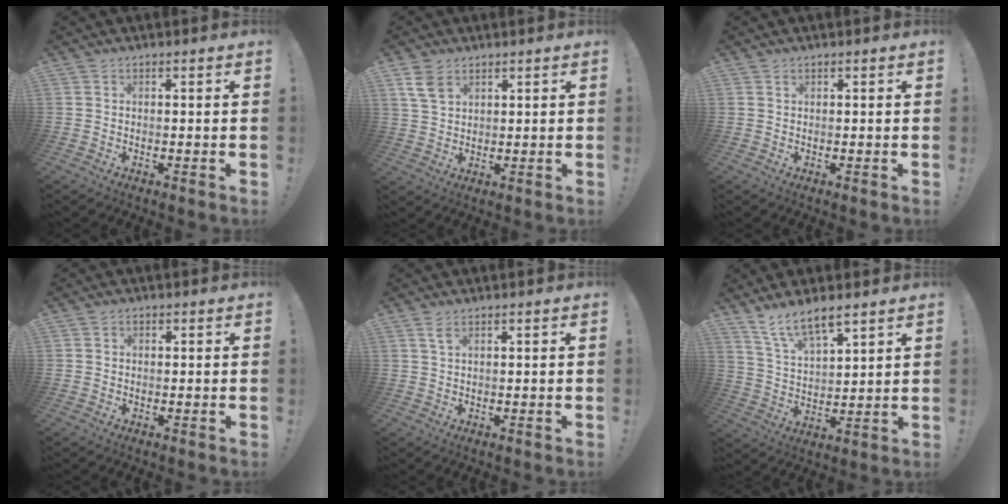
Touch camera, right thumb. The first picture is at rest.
{"total": 6.2, "force": [3.5, 3.7, 3.5], "torque": [-0.060, -0.011, 0.069]}
{"total": 0.5, "force": [0.4, 0.3, 0.2], "torque": [0.001, -0.002, 0.006]}
{"total": 0.6, "force": [0.0, 0.6, 0.1], "torque": [-0.002, 0.002, -0.001]}
{"total": 2.4, "force": [1.3, 0.8, 1.9], "torque": [-0.034, -0.001, 0.023]}
{"total": 9.3, "force": [7.7, 2.7, 4.6], "torque": [-0.088, -0.046, 0.143]}